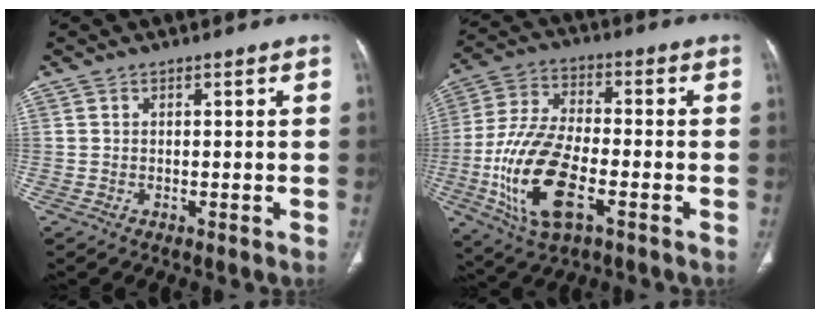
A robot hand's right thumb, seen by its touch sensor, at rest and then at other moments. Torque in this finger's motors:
{"motor_torque": [0.16, 0.44, 1.81, -0.18, 0.62]}